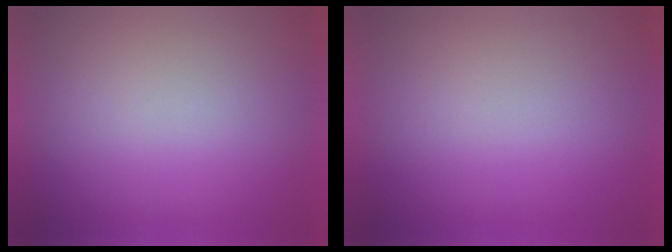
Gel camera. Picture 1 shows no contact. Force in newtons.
{"total": 0.0}